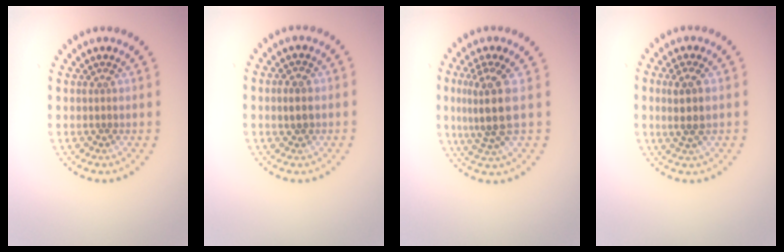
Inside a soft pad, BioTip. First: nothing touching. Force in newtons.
{"total": 1.3, "press": 1.3, "slide": 0.0}
{"total": 4.1, "press": 3.2, "slide": 2.5}
{"total": 2.5, "press": 2.2, "slide": 1.1}